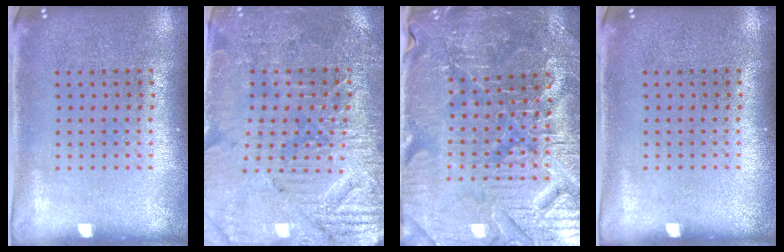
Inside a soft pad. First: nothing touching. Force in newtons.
{"total": 3.4, "press": 3.4, "slide": 0.6}
{"total": 4.5, "press": 4.4, "slide": 1.0}
{"total": 0.0}